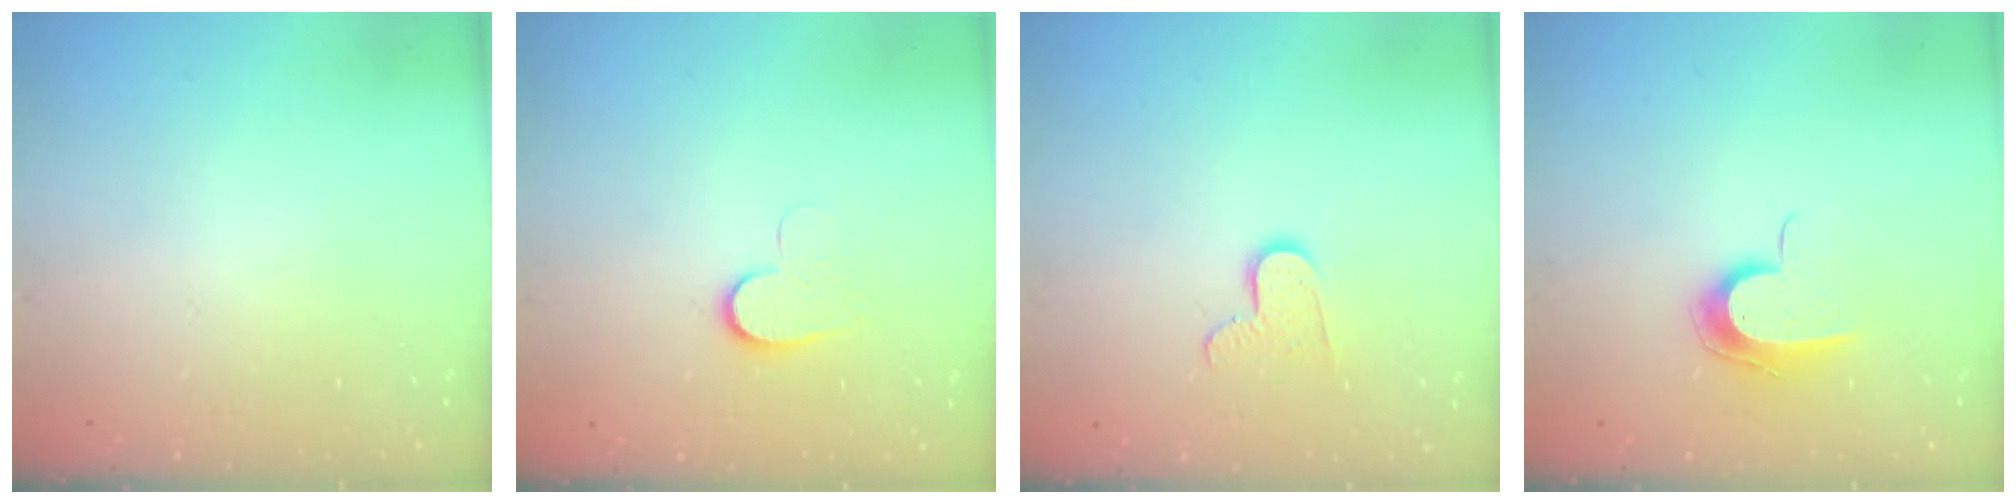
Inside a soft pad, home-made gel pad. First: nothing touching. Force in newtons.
{"total": 7.4, "press": 7.4, "slide": 0.8}
{"total": 7.2, "press": 7.2, "slide": 0.4}
{"total": 8.8, "press": 8.8, "slide": 0.8}